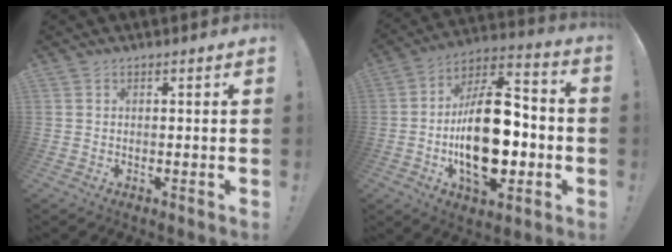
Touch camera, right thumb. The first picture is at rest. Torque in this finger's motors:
{"motor_torque": [2.50, 2.50, 1.53, -1.24, 0.38]}